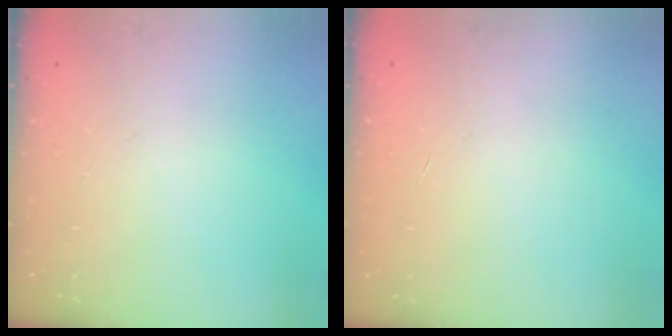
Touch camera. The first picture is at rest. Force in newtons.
{"total": 0.0}